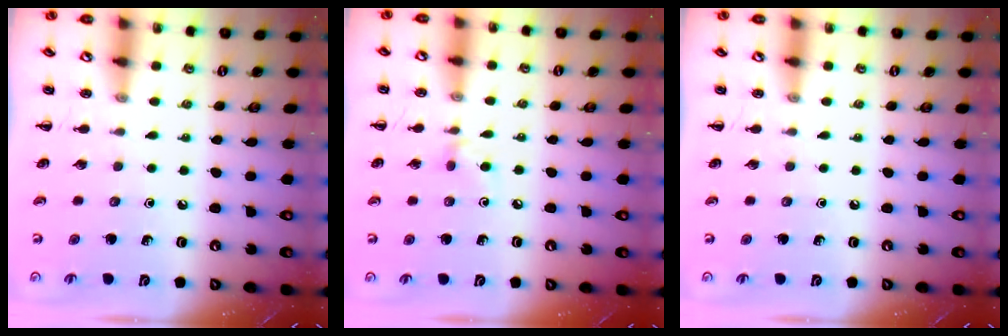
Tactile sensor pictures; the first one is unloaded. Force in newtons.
{"total": 5.5, "press": 5.2, "slide": 1.8}
{"total": 0.0}